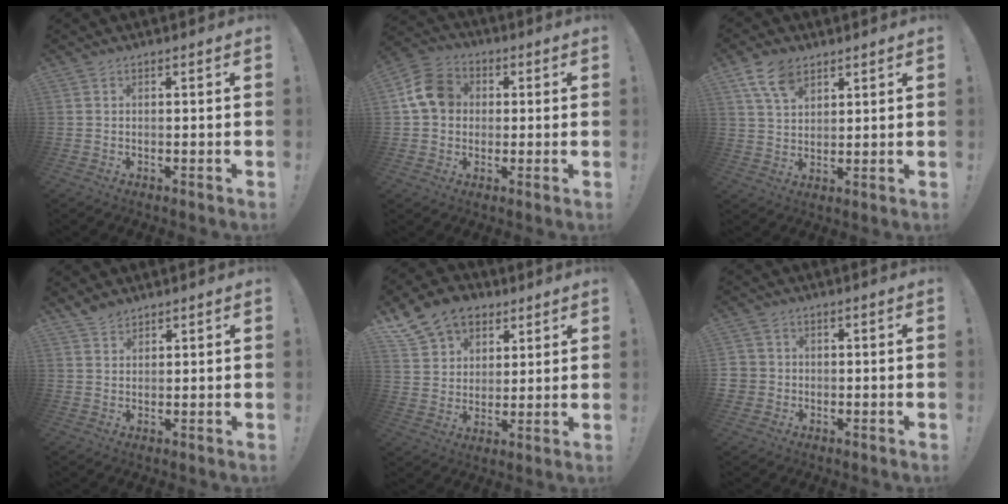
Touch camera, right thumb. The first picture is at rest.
{"total": 12.4, "force": [2.0, 10.4, 6.5], "torque": [-0.094, 0.014, 0.045]}
{"total": 8.9, "force": [5.6, 5.1, 4.8], "torque": [-0.088, -0.015, 0.108]}
{"total": 3.1, "force": [2.7, 1.2, 0.9], "torque": [-0.011, -0.016, 0.050]}
{"total": 14.0, "force": [8.2, 10.2, 4.7], "torque": [-0.074, -0.047, 0.162]}
{"total": 3.4, "force": [-0.3, 3.3, 0.9], "torque": [-0.019, 0.004, -0.007]}